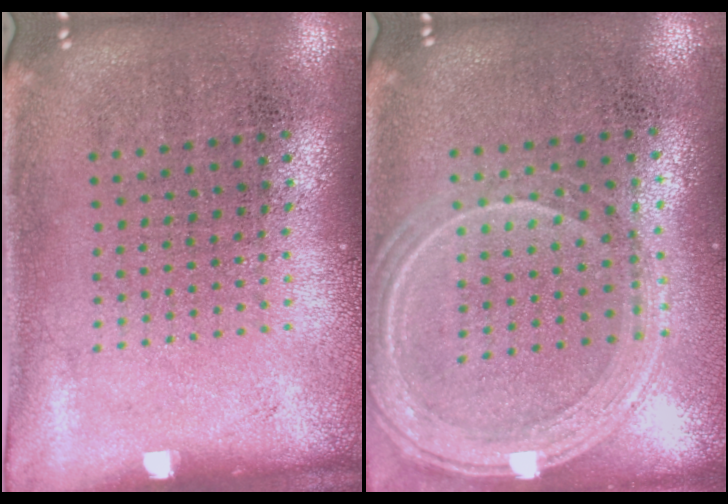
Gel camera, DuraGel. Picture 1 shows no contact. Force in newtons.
{"total": 1.2, "press": 1.2, "slide": 0.4}